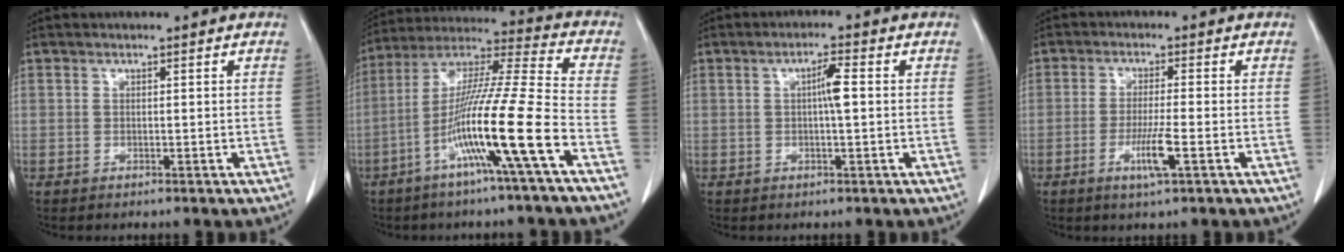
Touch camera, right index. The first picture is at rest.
{"total": 16.2, "force": [-6.6, -1.5, 14.8], "torque": [-0.274, -0.007, -0.124]}
{"total": 3.3, "force": [0.3, 0.2, 3.2], "torque": [-0.053, 0.006, 0.007]}
{"total": 5.0, "force": [-1.9, -0.2, 4.6], "torque": [-0.083, -0.009, -0.035]}